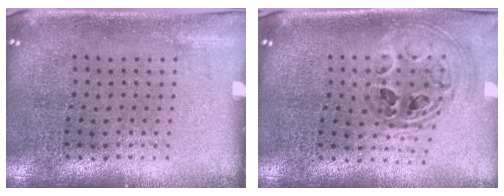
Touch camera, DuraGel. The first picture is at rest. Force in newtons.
{"total": 1.0, "press": 1.0, "slide": 0.3}